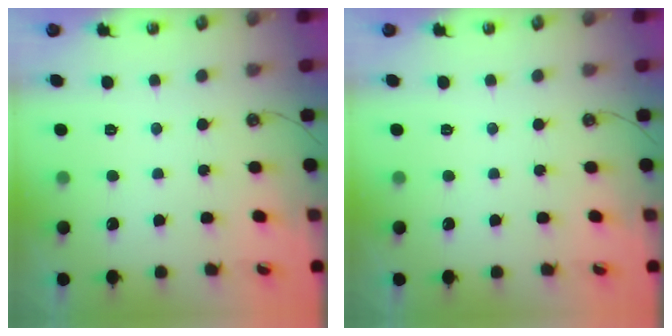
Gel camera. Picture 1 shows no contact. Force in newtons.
{"total": 0.0}